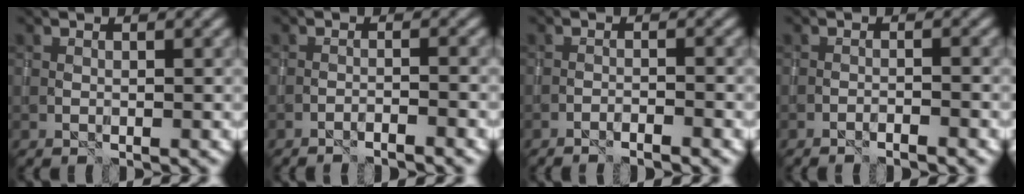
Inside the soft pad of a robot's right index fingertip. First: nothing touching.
{"total": 2.1, "force": [-1.8, 0.2, 1.0], "torque": [-0.014, 0.008, -0.035]}
{"total": 1.9, "force": [-1.6, 0.1, 1.0], "torque": [-0.020, 0.006, -0.031]}
{"total": 1.6, "force": [-1.3, 0.1, 0.9], "torque": [-0.018, 0.008, -0.026]}